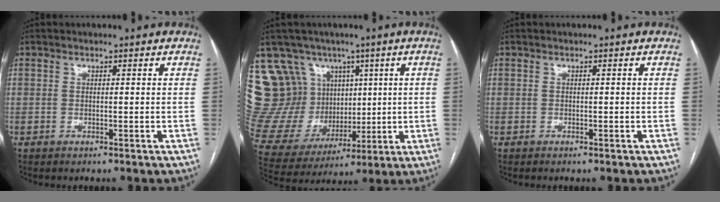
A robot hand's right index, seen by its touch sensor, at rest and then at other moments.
{"total": 20.4, "force": [8.4, 16.9, 7.8], "torque": [-0.191, 0.067, 0.190]}
{"total": 0.0}